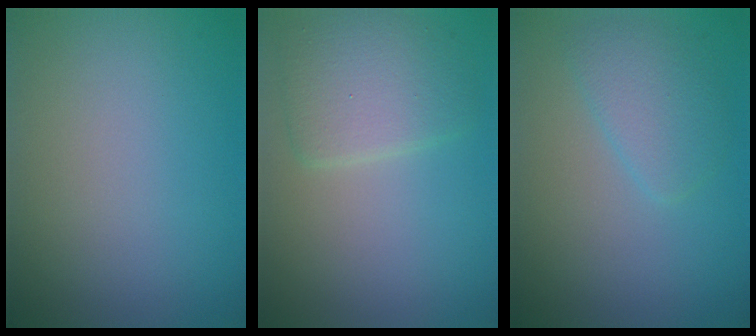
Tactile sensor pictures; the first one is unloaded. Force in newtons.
{"total": 3.7, "press": 3.7, "slide": 0.1}
{"total": 2.7, "press": 2.7, "slide": 0.1}